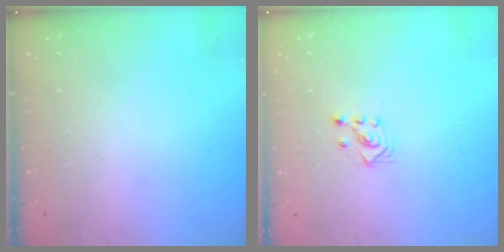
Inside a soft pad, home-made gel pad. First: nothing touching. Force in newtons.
{"total": 2.9, "press": 2.9, "slide": 0.3}